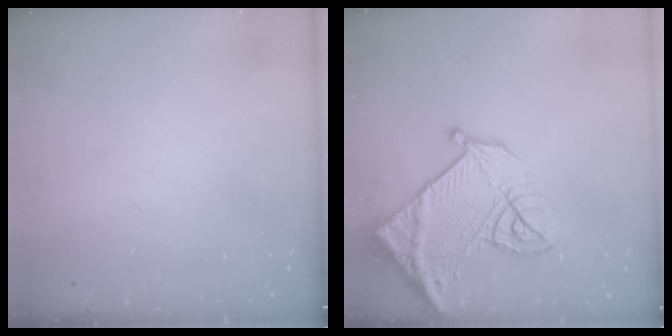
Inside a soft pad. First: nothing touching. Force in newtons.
{"total": 17.4, "press": 17.3, "slide": 1.8}